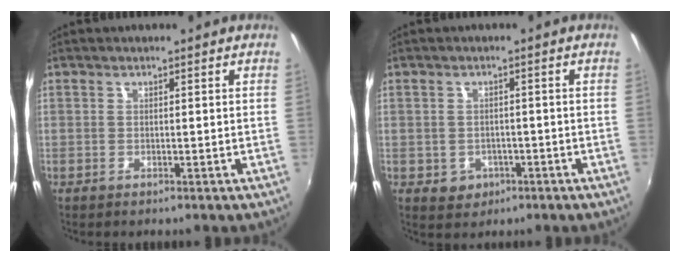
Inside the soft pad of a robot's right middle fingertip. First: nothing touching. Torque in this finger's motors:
{"motor_torque": [0.56, -0.44, 0.05, 0.00]}